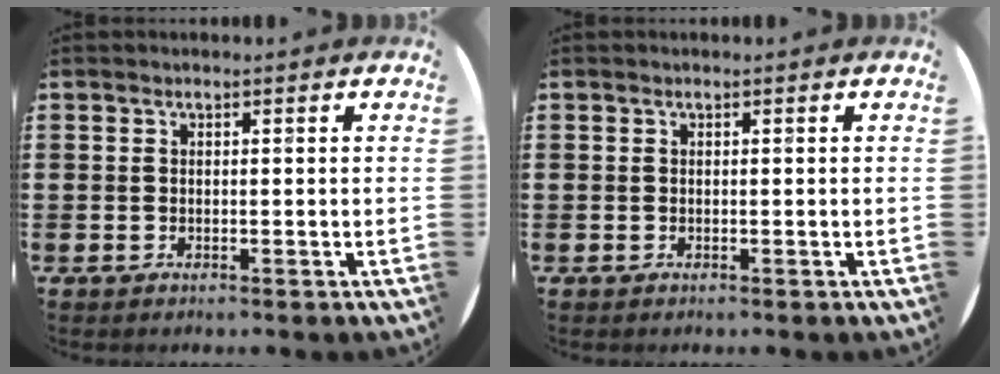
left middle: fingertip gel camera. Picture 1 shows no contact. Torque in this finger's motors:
{"motor_torque": [-0.09, 0.04, 0.00, 0.01]}